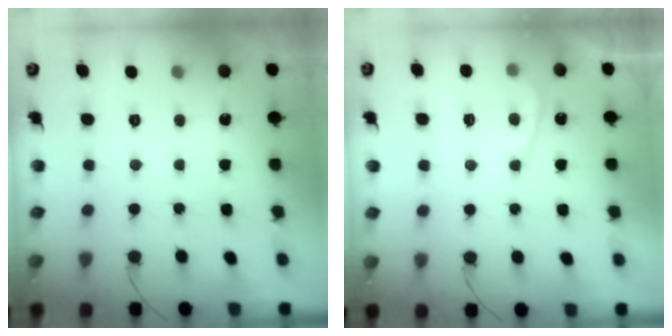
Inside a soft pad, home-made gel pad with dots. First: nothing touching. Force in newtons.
{"total": 4.0, "press": 4.0, "slide": 0.4}